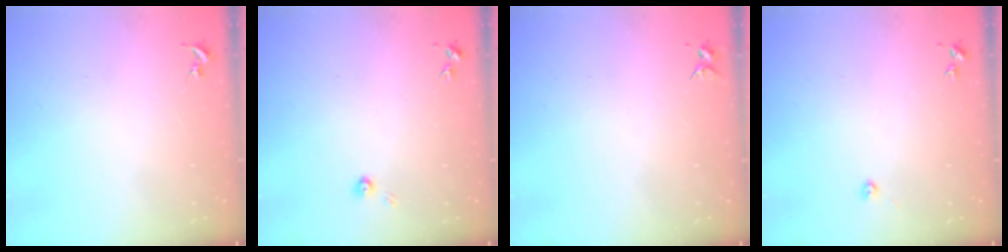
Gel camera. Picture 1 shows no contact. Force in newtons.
{"total": 3.2, "press": 3.2, "slide": 0.3}
{"total": 3.7, "press": 3.6, "slide": 0.4}
{"total": 2.2, "press": 2.2, "slide": 0.3}